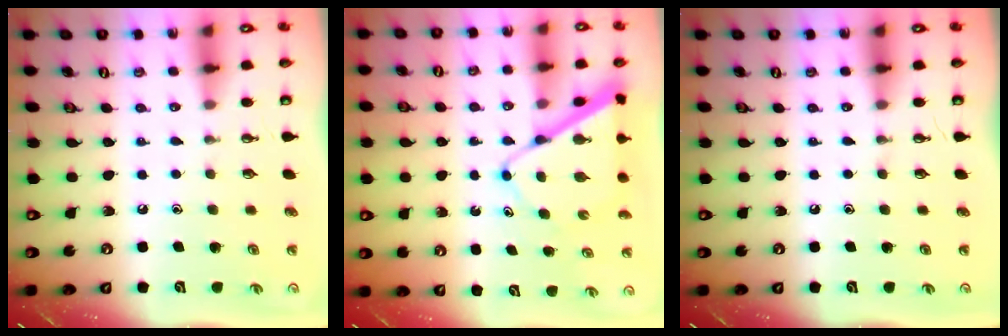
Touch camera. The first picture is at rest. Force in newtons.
{"total": 9.7, "press": 9.7, "slide": 0.9}
{"total": 0.0}